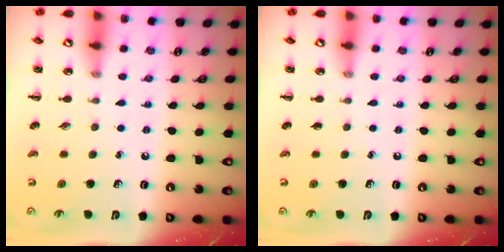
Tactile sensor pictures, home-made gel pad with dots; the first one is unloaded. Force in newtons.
{"total": 0.0}